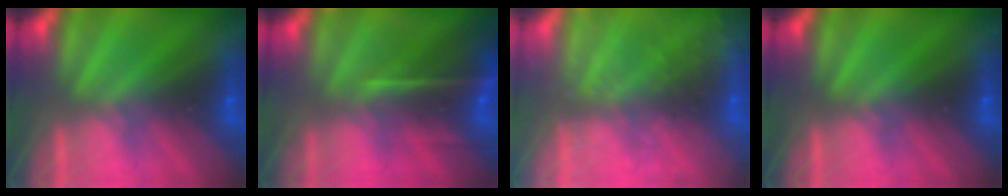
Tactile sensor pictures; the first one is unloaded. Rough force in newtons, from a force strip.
{"total": 7.6}
{"total": 9.1}
{"total": 0.0}